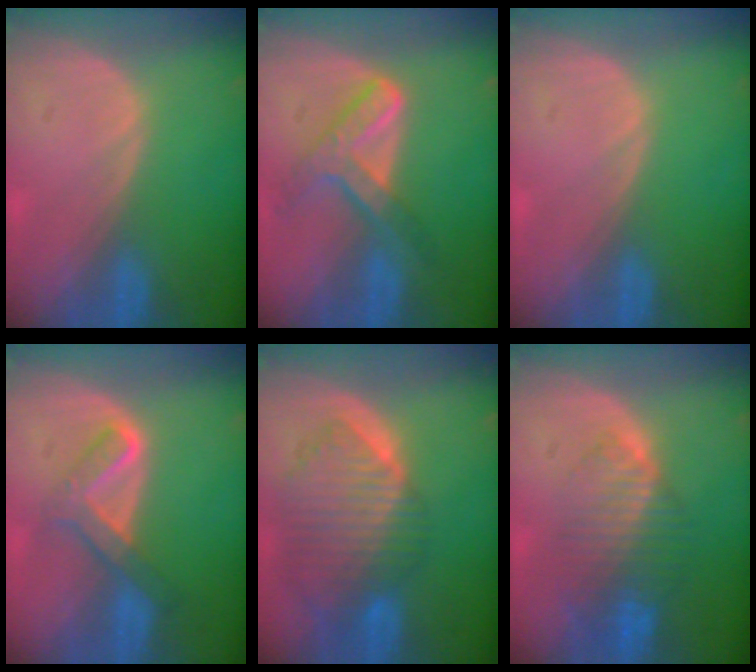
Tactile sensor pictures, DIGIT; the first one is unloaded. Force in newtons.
{"total": 7.2, "press": 6.0, "slide": 4.0}
{"total": 0.0}
{"total": 5.3, "press": 5.3, "slide": 0.5}
{"total": 10.1, "press": 8.8, "slide": 5.1}
{"total": 8.4, "press": 7.1, "slide": 4.4}